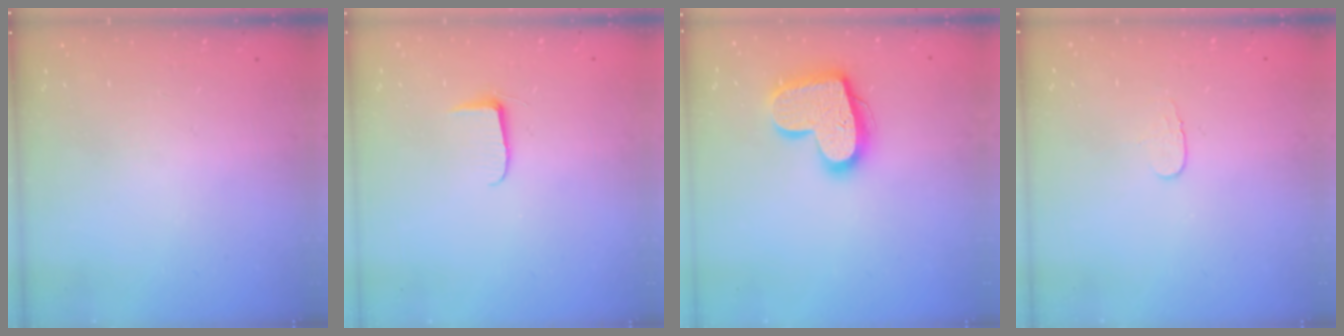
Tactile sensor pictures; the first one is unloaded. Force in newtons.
{"total": 5.1, "press": 5.1, "slide": 0.5}
{"total": 17.4, "press": 17.3, "slide": 1.4}
{"total": 3.9, "press": 3.9, "slide": 0.4}